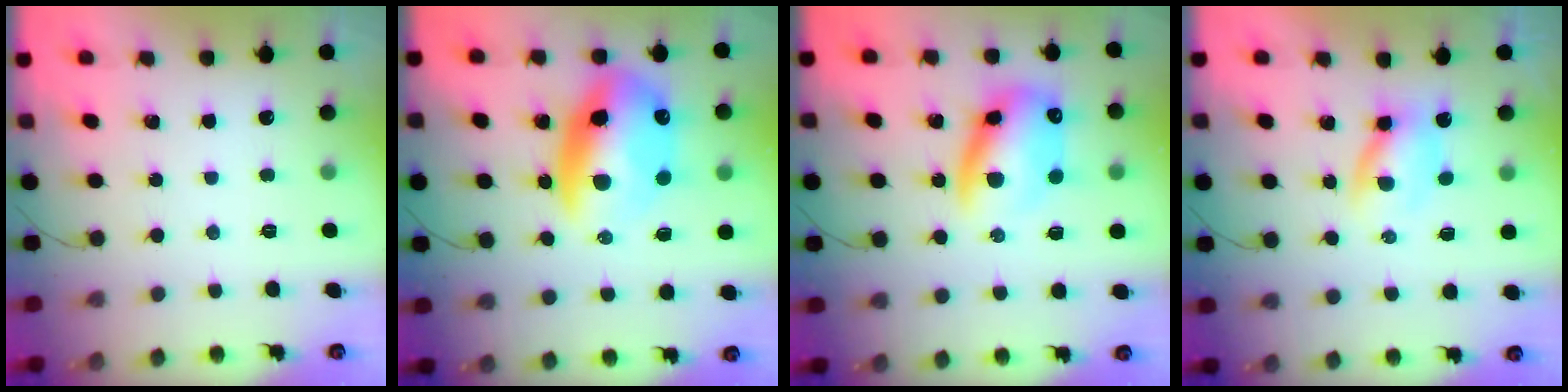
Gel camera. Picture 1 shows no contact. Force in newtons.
{"total": 16.1, "press": 15.6, "slide": 3.8}
{"total": 13.8, "press": 13.4, "slide": 3.2}
{"total": 3.3, "press": 3.3, "slide": 0.7}